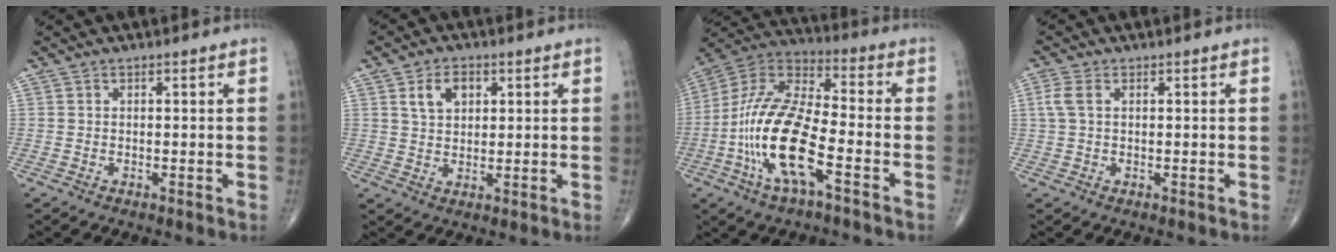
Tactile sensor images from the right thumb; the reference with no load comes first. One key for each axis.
{"total": 5.6, "fx": 2.2, "fy": 3.7, "fz": 3.5, "tx": -0.046, "ty": -0.005, "tz": 0.039}
{"total": 18.4, "fx": -5.9, "fy": 6.2, "fz": 16.2, "tx": -0.338, "ty": 0.032, "tz": -0.114}
{"total": 2.9, "fx": 0.7, "fy": 1.7, "fz": 2.3, "tx": -0.070, "ty": 0.013, "tz": 0.014}